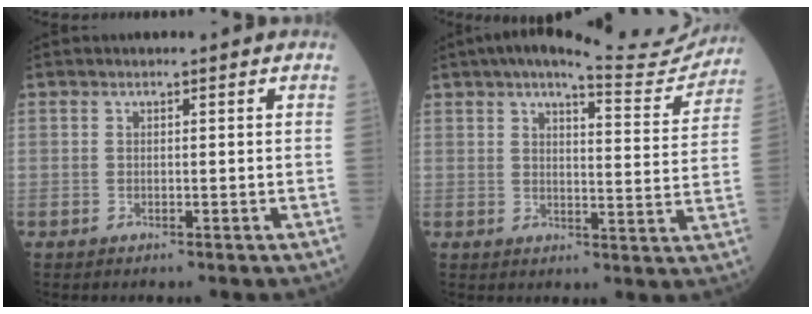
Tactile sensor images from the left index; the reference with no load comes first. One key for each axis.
{"total": 15.2, "fx": 13.9, "fy": 2.4, "fz": 5.7, "tx": -0.072, "ty": -0.010, "tz": 0.169}